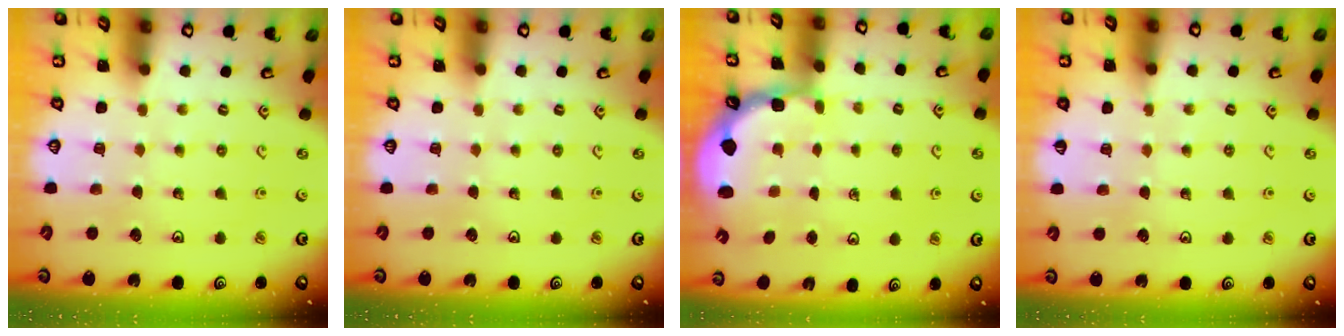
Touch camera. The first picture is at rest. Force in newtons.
{"total": 0.0}
{"total": 2.4, "press": 1.6, "slide": 1.8}
{"total": 3.6, "press": 3.5, "slide": 0.4}